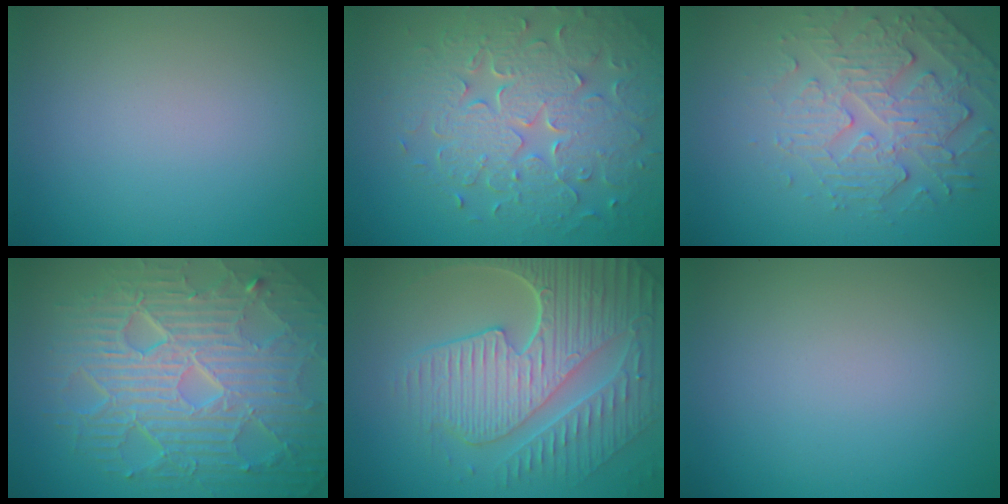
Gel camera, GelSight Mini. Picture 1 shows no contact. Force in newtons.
{"total": 8.2, "press": 5.8, "slide": 5.8}
{"total": 4.9, "press": 3.7, "slide": 3.1}
{"total": 10.9, "press": 6.8, "slide": 8.5}
{"total": 9.4, "press": 6.4, "slide": 6.9}
{"total": 0.0}